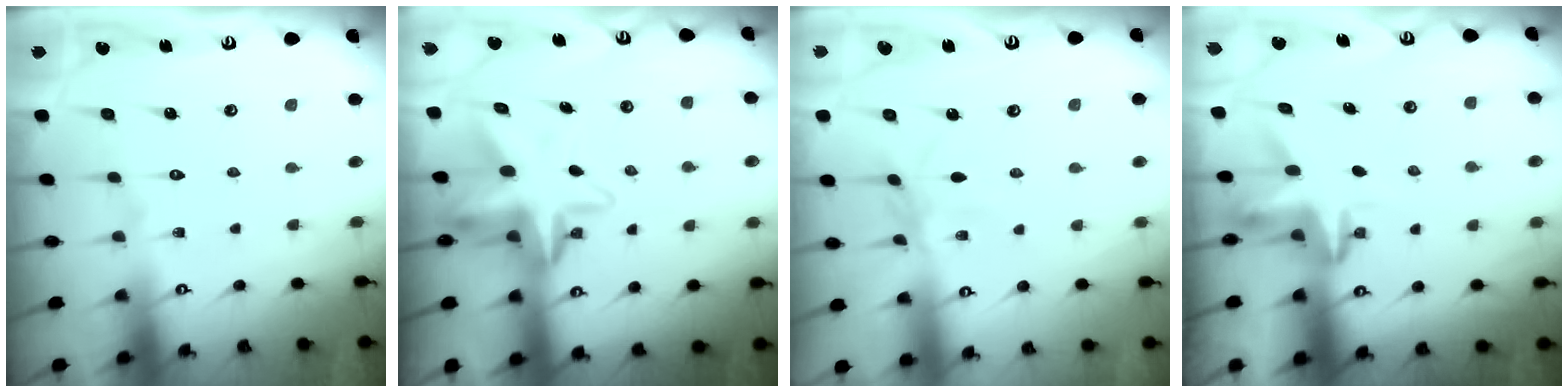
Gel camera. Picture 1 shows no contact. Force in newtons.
{"total": 9.2, "press": 9.0, "slide": 1.6}
{"total": 2.7, "press": 2.6, "slide": 0.3}
{"total": 3.6, "press": 3.6, "slide": 0.2}